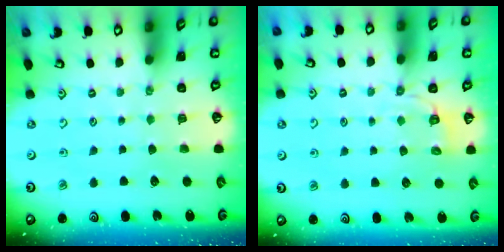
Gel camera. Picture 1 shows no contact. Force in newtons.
{"total": 2.7, "press": 1.4, "slide": 2.3}